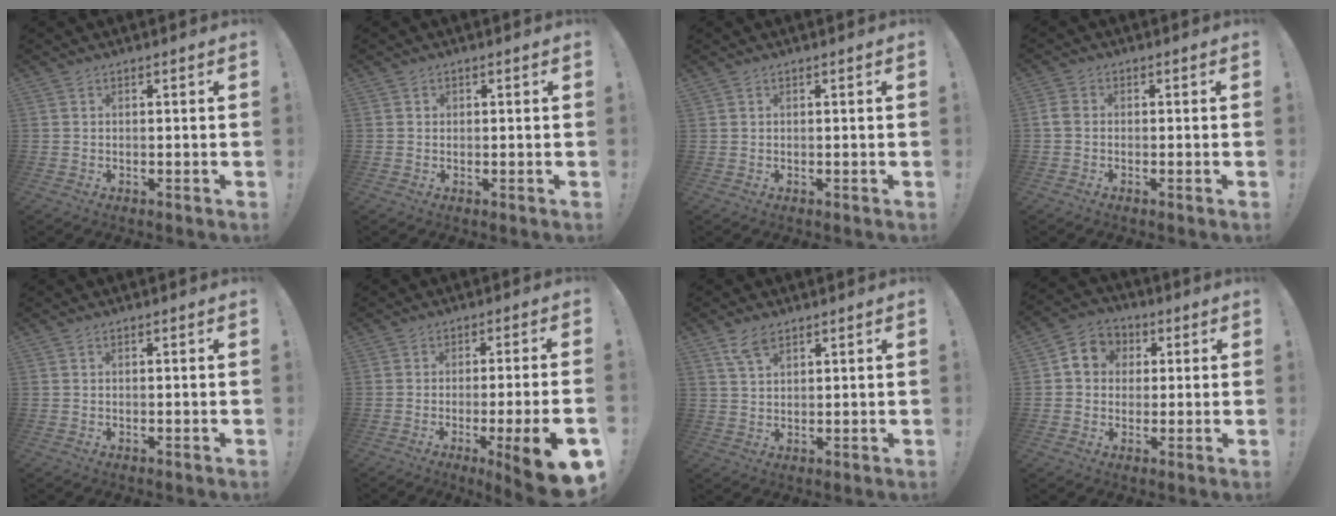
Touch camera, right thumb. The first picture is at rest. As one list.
[{"total": 0.8, "force": [0.4, 0.6, 0.2], "torque": [0.001, 0.000, 0.006]}, {"total": 0.0}, {"total": 3.0, "force": [-0.6, 2.1, 2.0], "torque": [-0.046, 0.009, -0.010]}, {"total": 0.0}, {"total": 12.2, "force": [-4.5, 0.7, 11.4], "torque": [-0.160, 0.012, -0.058]}, {"total": 5.6, "force": [3.7, 2.6, 3.3], "torque": [-0.058, -0.013, 0.069]}, {"total": 7.6, "force": [1.2, 7.0, 2.7], "torque": [-0.041, 0.009, 0.029]}]